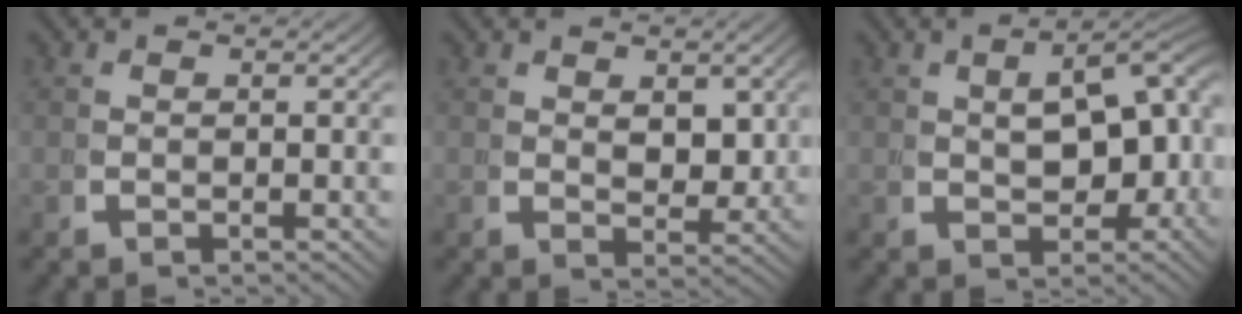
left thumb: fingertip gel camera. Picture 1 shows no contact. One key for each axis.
{"total": 2.2, "fx": 1.4, "fy": 1.2, "fz": 1.2, "tx": -0.017, "ty": -0.017, "tz": 0.034}
{"total": 6.9, "fx": 0.9, "fy": 4.1, "fz": 5.5, "tx": -0.070, "ty": -0.004, "tz": 0.024}